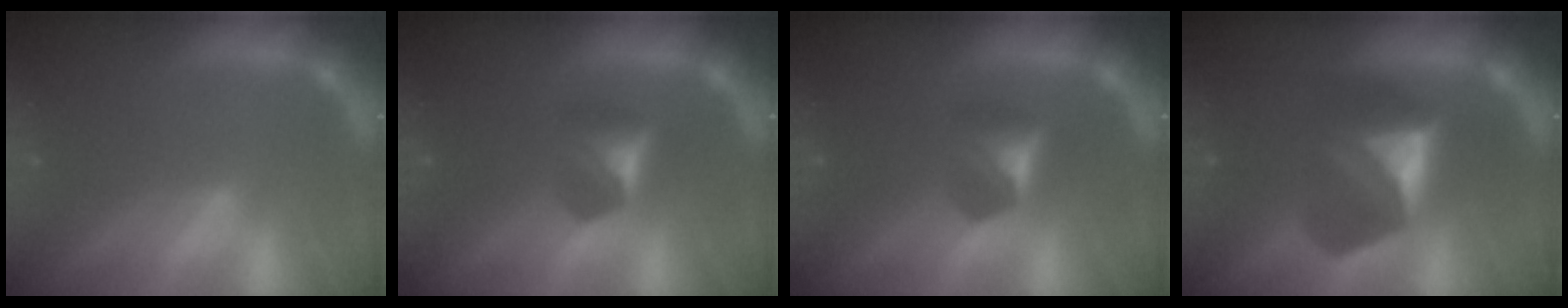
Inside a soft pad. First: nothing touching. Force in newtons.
{"total": 2.9}
{"total": 2.9}
{"total": 6.4}